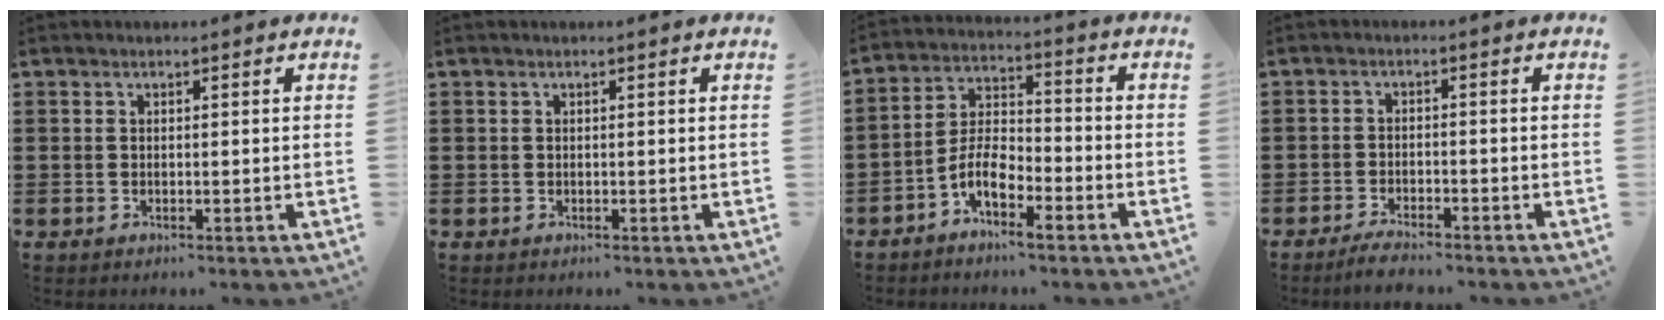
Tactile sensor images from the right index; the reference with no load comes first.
{"total": 0.0}
{"total": 6.6, "force": [-3.9, 2.6, 4.6], "torque": [-0.116, -0.001, -0.084]}
{"total": 2.3, "force": [-2.3, 0.0, 0.4], "torque": [-0.011, 0.001, -0.046]}